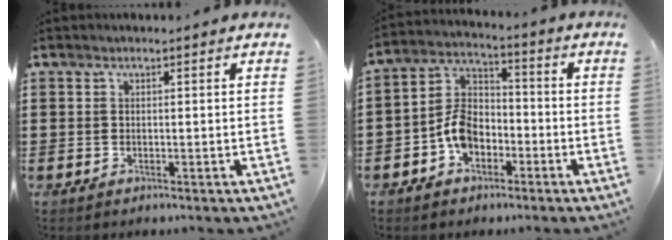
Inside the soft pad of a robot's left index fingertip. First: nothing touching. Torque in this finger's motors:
{"motor_torque": [0.96, 0.91, 0.34, 0.09]}